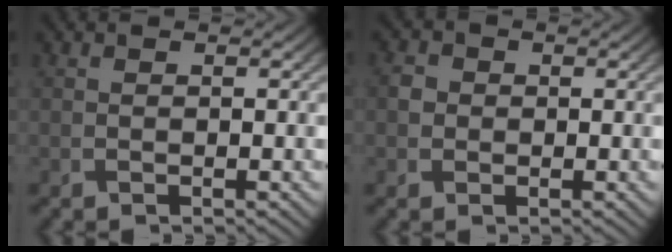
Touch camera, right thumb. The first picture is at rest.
{"total": 1.8, "force": [0.1, 1.7, 0.5], "torque": [-0.010, -0.001, 0.000]}